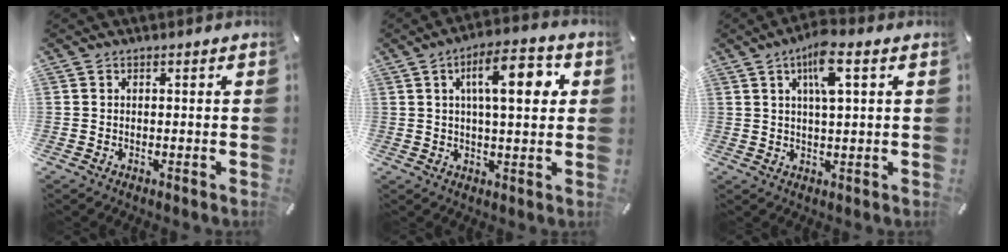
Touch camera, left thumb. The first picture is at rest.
{"total": 12.3, "force": [3.9, 4.2, 10.9], "torque": [-0.173, -0.002, 0.056]}
{"total": 7.6, "force": [3.2, 1.8, 6.6], "torque": [-0.119, 0.001, 0.050]}